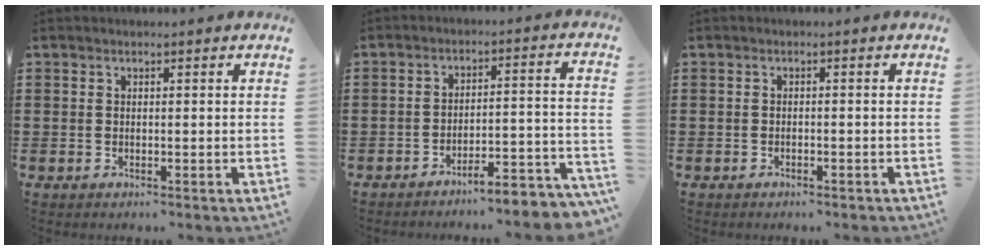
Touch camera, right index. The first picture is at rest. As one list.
[{"total": 4.5, "force": [-4.3, -0.3, 1.5], "torque": [-0.027, -0.016, -0.089]}, {"total": 0.8, "force": [-0.8, 0.1, 0.2], "torque": [-0.007, -0.003, -0.015]}]